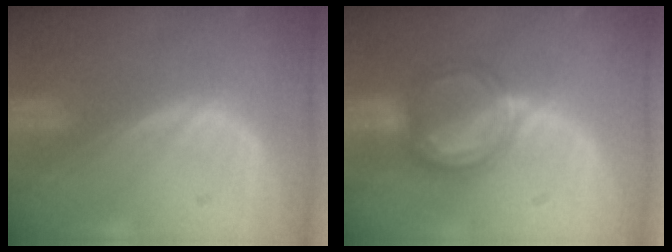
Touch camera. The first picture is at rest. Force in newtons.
{"total": 6.2, "press": 5.7, "slide": 2.6}